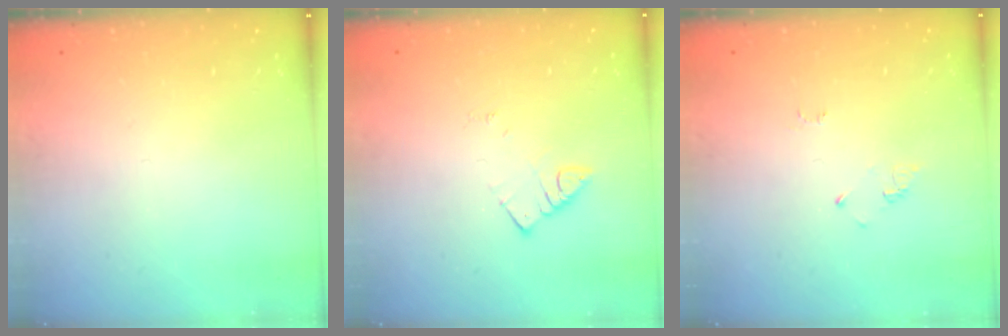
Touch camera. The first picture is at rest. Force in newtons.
{"total": 2.6, "press": 2.6, "slide": 0.1}
{"total": 2.6, "press": 2.6, "slide": 0.4}